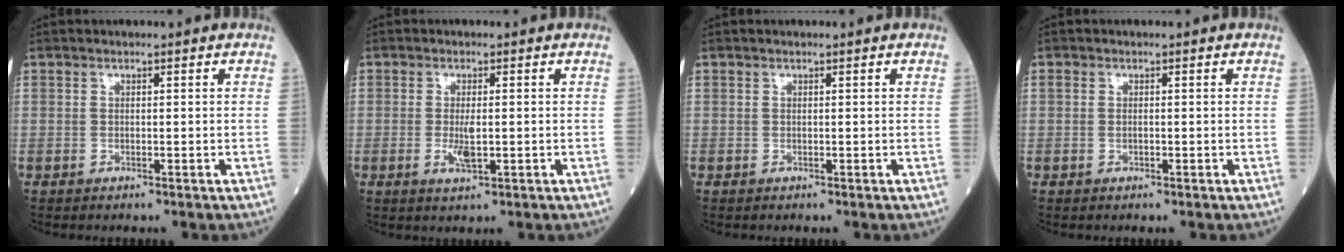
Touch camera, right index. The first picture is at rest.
{"total": 3.3, "force": [-0.5, 0.8, 3.1], "torque": [-0.065, -0.005, -0.008]}
{"total": 0.0}
{"total": 0.9, "force": [-0.1, 0.6, 0.6], "torque": [-0.016, 0.004, -0.001]}